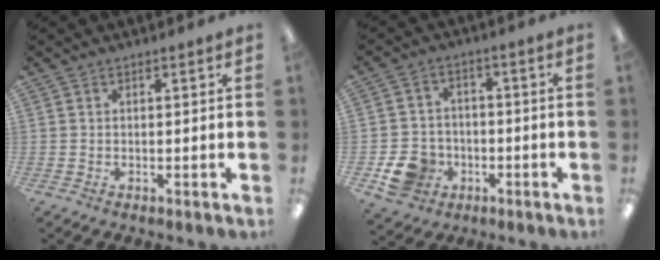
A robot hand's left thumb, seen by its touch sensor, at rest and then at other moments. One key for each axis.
{"total": 9.1, "fx": -4.0, "fy": 7.5, "fz": 3.4, "tx": -0.077, "ty": 0.028, "tz": -0.069}